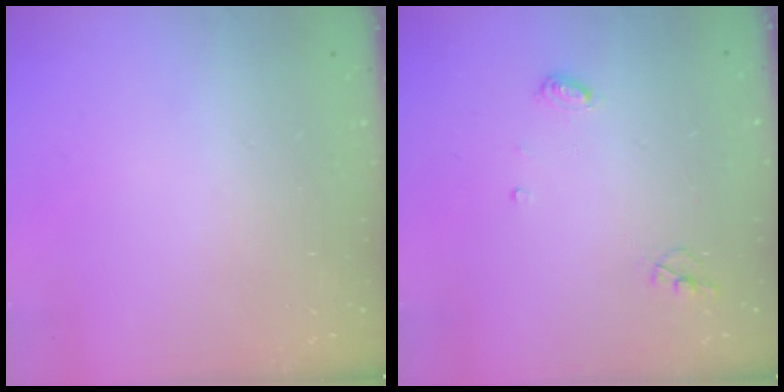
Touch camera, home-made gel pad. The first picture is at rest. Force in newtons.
{"total": 4.7, "press": 4.6, "slide": 0.5}